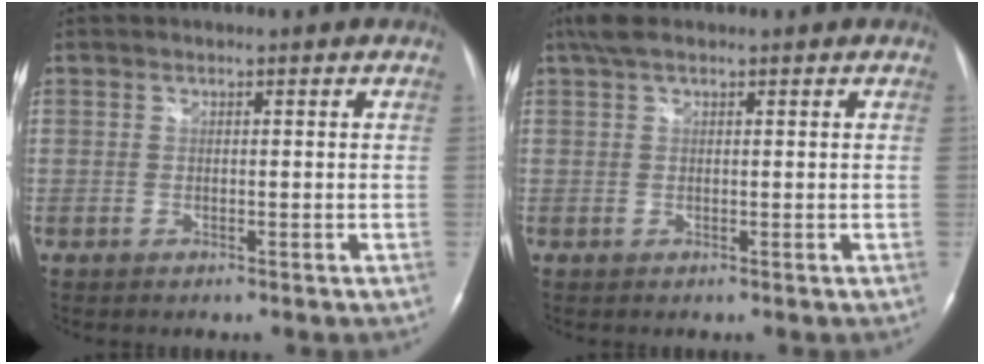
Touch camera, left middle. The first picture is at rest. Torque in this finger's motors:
{"motor_torque": [0.46, -0.24, 0.22, 0.08]}